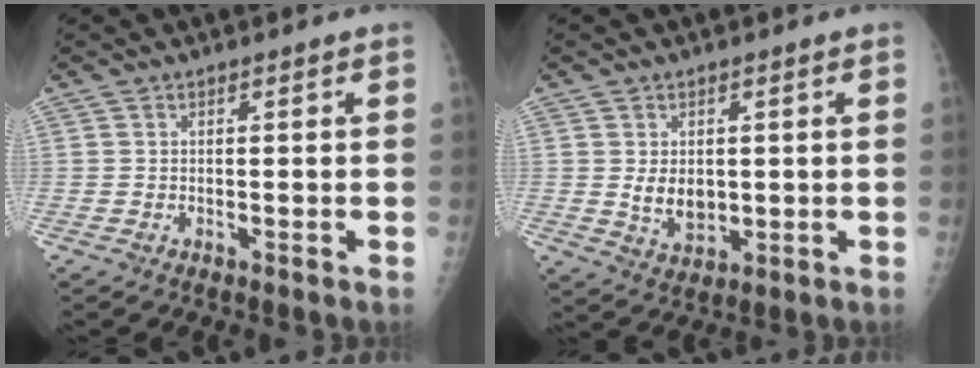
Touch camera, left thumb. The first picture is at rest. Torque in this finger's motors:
{"motor_torque": [0.55, 1.43, 0.34, -0.43, 0.25]}